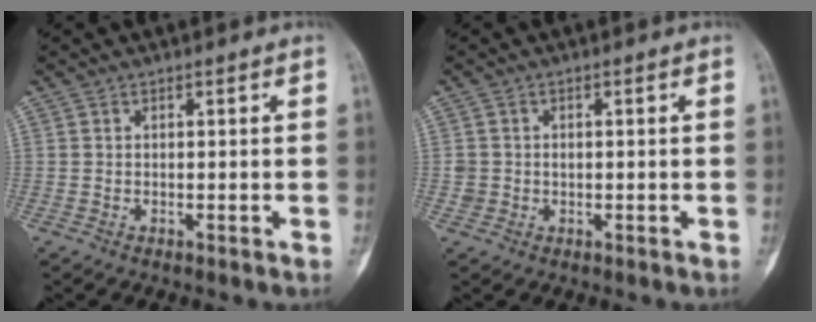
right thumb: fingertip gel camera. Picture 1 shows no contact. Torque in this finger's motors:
{"motor_torque": [0.20, 0.24, 0.34, -0.10, -0.04]}